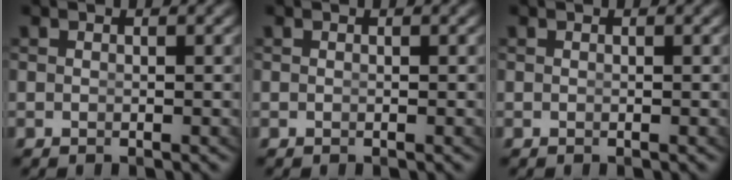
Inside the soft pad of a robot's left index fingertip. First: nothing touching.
{"total": 0.0}
{"total": 0.0}